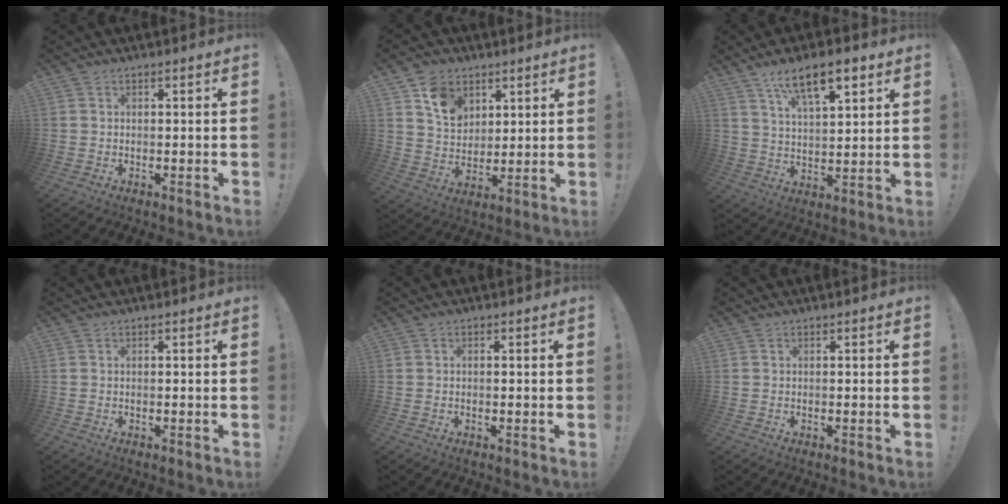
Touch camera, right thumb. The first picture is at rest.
{"total": 11.2, "force": [6.4, 8.1, 4.3], "torque": [-0.067, -0.031, 0.125]}
{"total": 12.0, "force": [7.2, 4.1, 8.7], "torque": [-0.137, -0.027, 0.123]}
{"total": 0.0}
{"total": 0.0}
{"total": 0.0}